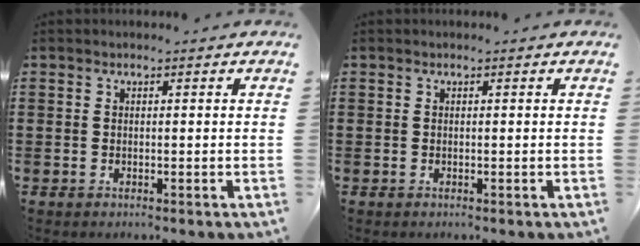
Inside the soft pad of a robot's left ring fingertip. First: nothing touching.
{"total": 0.0}